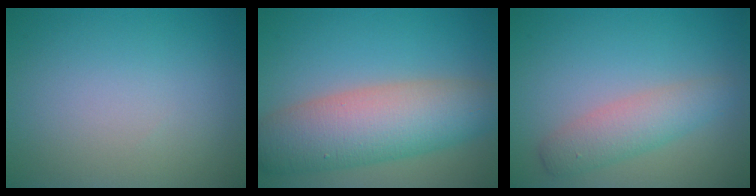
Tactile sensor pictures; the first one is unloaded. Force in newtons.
{"total": 8.8, "press": 8.8, "slide": 0.4}
{"total": 3.3, "press": 3.3, "slide": 0.1}